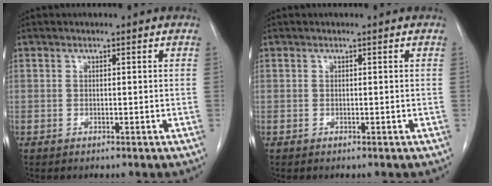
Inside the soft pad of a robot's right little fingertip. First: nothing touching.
{"total": 0.0}